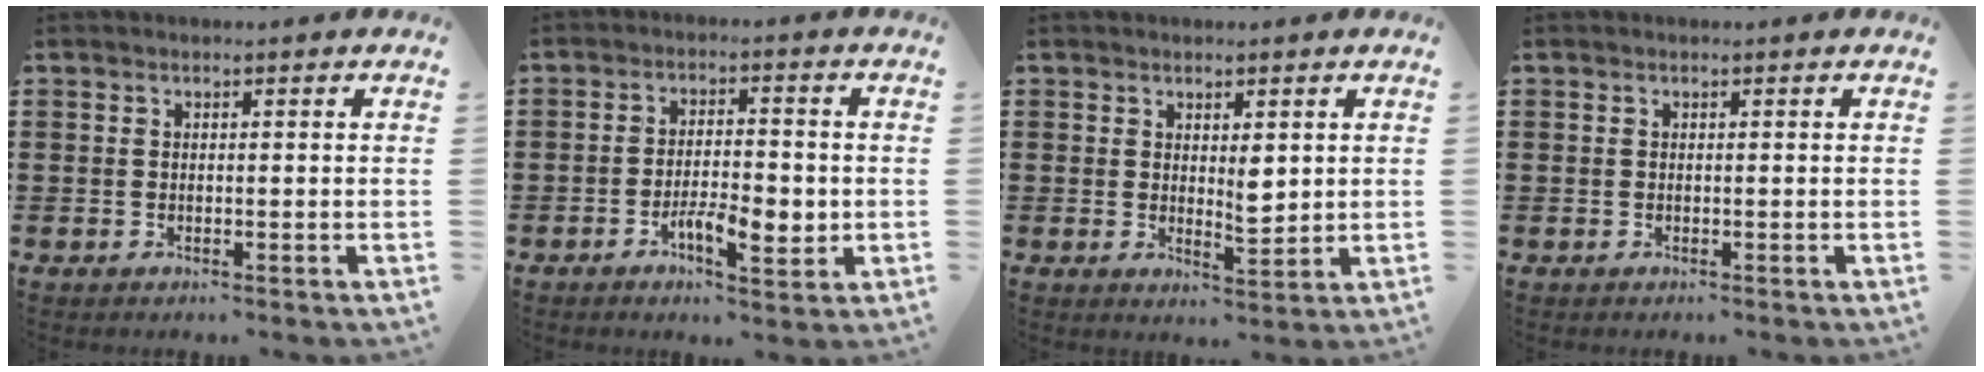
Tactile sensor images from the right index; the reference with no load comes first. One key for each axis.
{"total": 6.4, "fx": -2.2, "fy": 2.4, "fz": 5.6, "tx": -0.095, "ty": 0.005, "tz": -0.038}
{"total": 3.4, "fx": 1.2, "fy": 1.5, "fz": 2.8, "tx": -0.032, "ty": -0.008, "tz": 0.018}
{"total": 0.0}